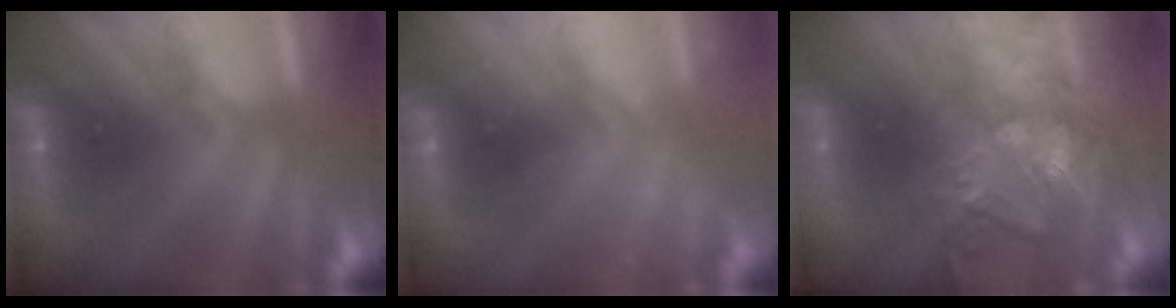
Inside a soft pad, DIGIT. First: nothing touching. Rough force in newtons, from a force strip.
{"total": 2.2}
{"total": 8.6}